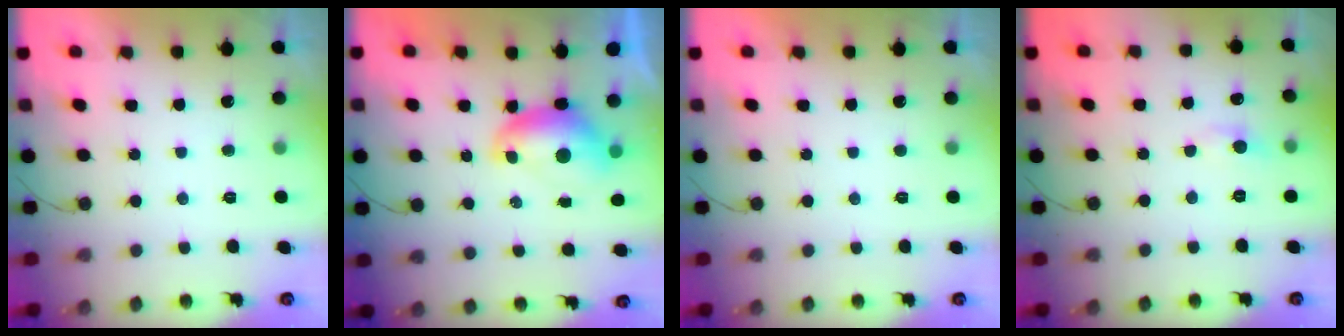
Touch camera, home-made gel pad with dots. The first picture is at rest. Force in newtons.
{"total": 8.2, "press": 8.1, "slide": 1.0}
{"total": 0.0}
{"total": 3.9, "press": 3.8, "slide": 0.5}